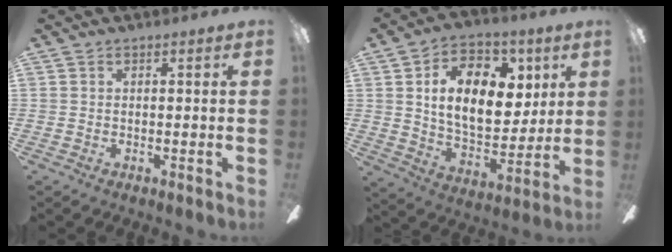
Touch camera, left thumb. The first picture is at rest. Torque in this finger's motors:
{"motor_torque": [0.64, 0.34, 1.41, -1.35, 0.14]}